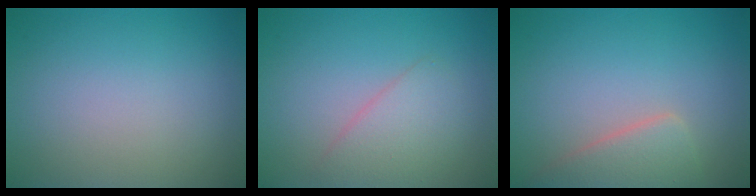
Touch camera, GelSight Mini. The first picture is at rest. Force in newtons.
{"total": 2.6, "press": 2.6, "slide": 0.1}
{"total": 3.6, "press": 3.5, "slide": 0.2}